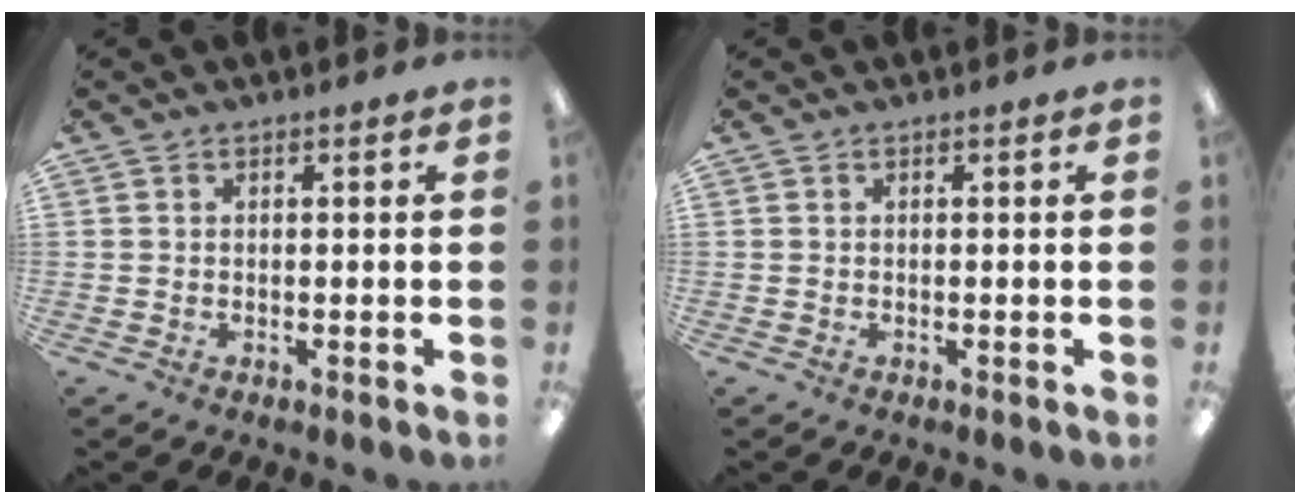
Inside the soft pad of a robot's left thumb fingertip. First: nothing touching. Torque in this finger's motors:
{"motor_torque": [0.01, 0.01, 0.00, 0.00, 0.00]}